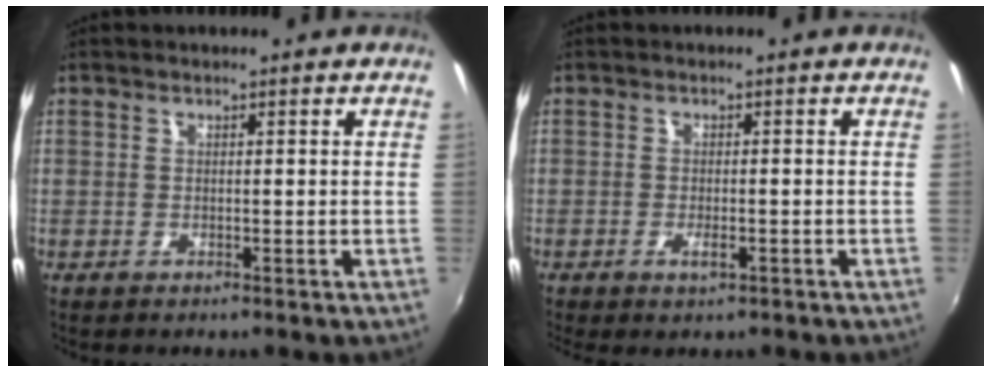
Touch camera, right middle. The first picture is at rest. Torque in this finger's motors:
{"motor_torque": [1.12, -1.02, 0.24, 0.09]}